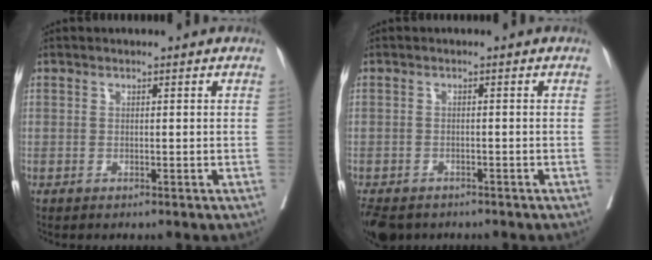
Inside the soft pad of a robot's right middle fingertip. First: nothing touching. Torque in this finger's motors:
{"motor_torque": [0.22, -0.24, 0.04, 0.02]}